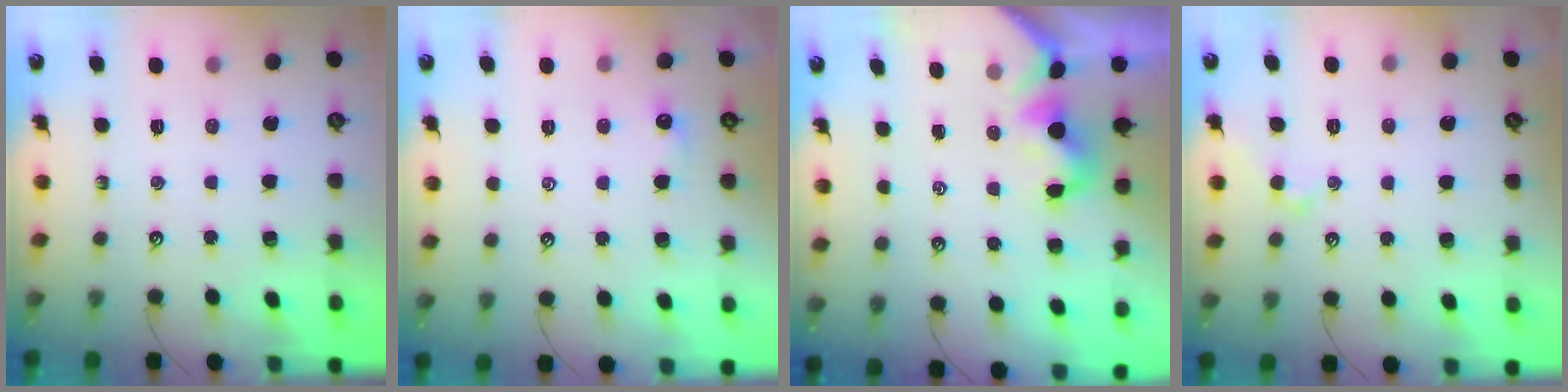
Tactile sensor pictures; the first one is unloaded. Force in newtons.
{"total": 2.5, "press": 2.4, "slide": 0.4}
{"total": 1.1, "press": 1.0, "slide": 0.3}
{"total": 0.8, "press": 0.7, "slide": 0.4}